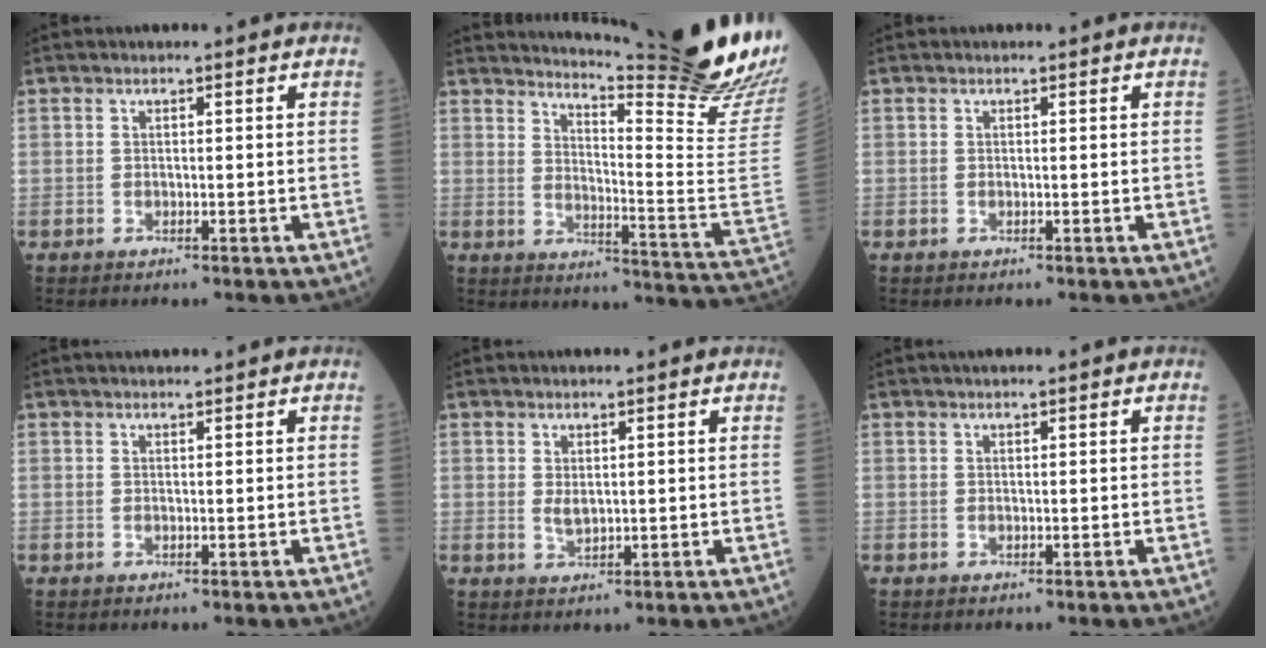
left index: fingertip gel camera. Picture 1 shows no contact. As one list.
[{"total": 22.1, "force": [19.4, -2.6, 10.4], "torque": [-0.168, -0.144, 0.244]}, {"total": 0.0}, {"total": 2.4, "force": [2.2, 0.2, 0.9], "torque": [-0.010, 0.020, 0.032]}, {"total": 1.9, "force": [0.8, 0.8, 1.5], "torque": [-0.035, 0.002, 0.021]}, {"total": 1.1, "force": [0.9, 0.0, 0.7], "torque": [-0.009, 0.015, 0.016]}]